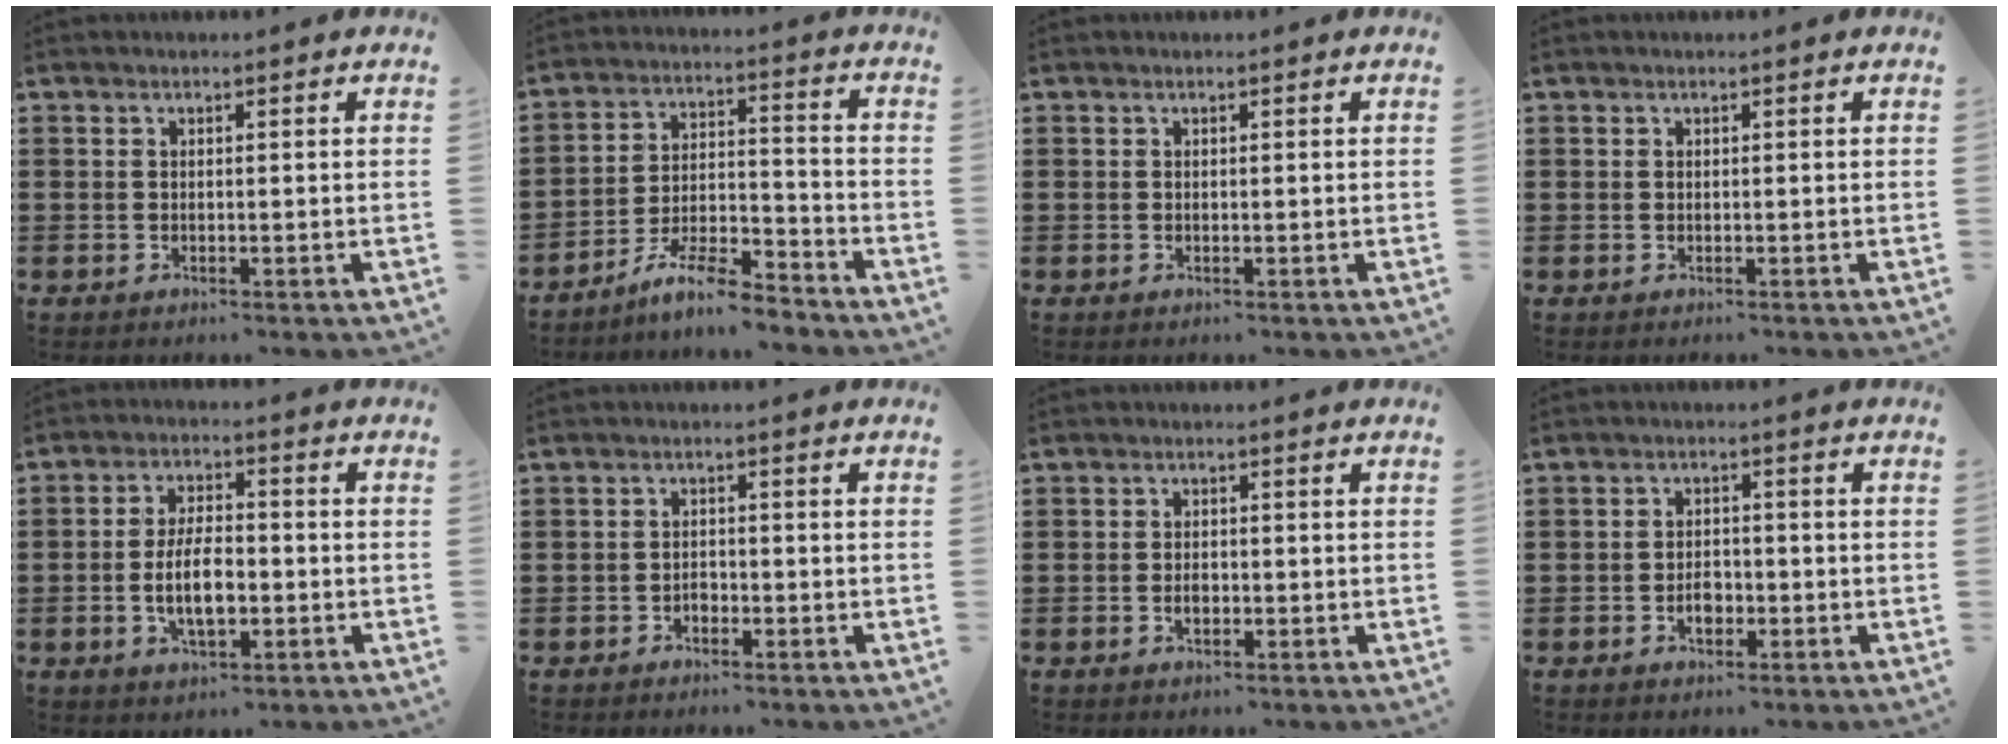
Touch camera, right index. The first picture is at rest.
{"total": 8.2, "force": [-7.3, 0.8, 3.8], "torque": [-0.074, 0.011, -0.139]}
{"total": 0.0}
{"total": 0.0}
{"total": 6.9, "force": [-1.4, 3.1, 6.0], "torque": [-0.117, -0.001, -0.030]}
{"total": 1.3, "force": [-0.9, 0.9, 0.4], "torque": [-0.013, 0.000, -0.019]}
{"total": 1.9, "force": [-0.5, 1.0, 1.5], "torque": [-0.029, 0.002, -0.010]}
{"total": 2.9, "force": [-1.1, 1.8, 2.0], "torque": [-0.031, 0.000, -0.023]}